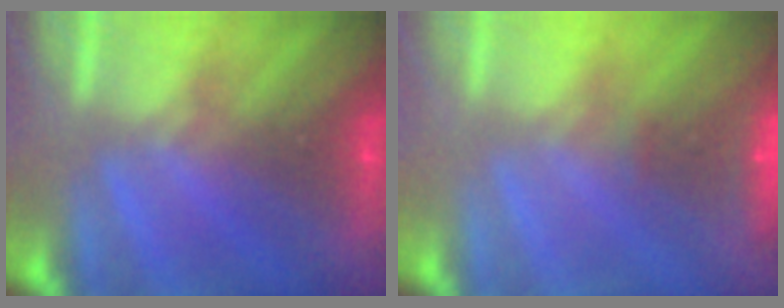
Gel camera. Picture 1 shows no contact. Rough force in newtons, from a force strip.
{"total": 2.3}